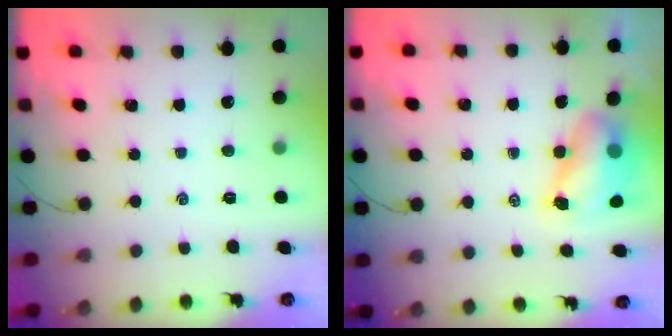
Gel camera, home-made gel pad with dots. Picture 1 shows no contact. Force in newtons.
{"total": 8.0, "press": 7.9, "slide": 1.4}